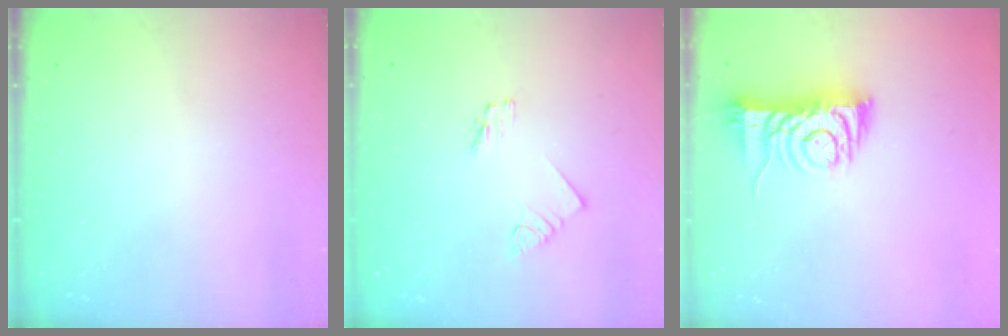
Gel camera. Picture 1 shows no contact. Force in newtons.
{"total": 1.7, "press": 1.7, "slide": 0.3}
{"total": 8.3, "press": 8.2, "slide": 1.3}